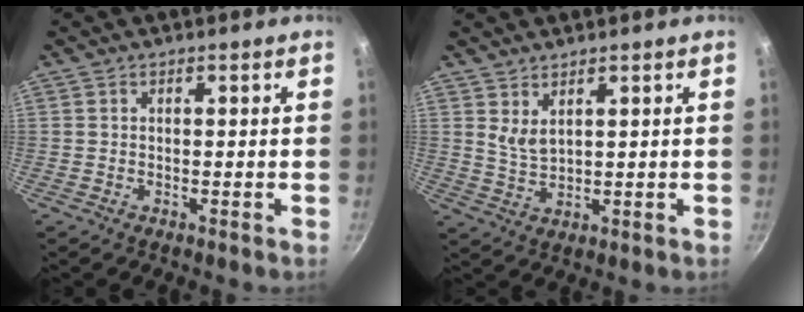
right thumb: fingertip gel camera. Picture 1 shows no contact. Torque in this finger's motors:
{"motor_torque": [0.30, 0.35, 0.15, -0.30, 0.02]}